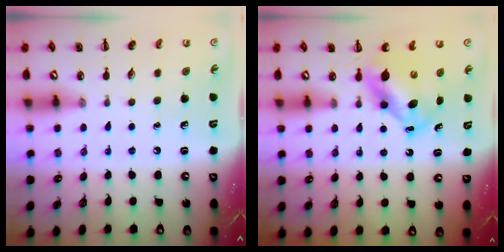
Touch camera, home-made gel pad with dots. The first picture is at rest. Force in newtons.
{"total": 5.7, "press": 5.6, "slide": 1.2}